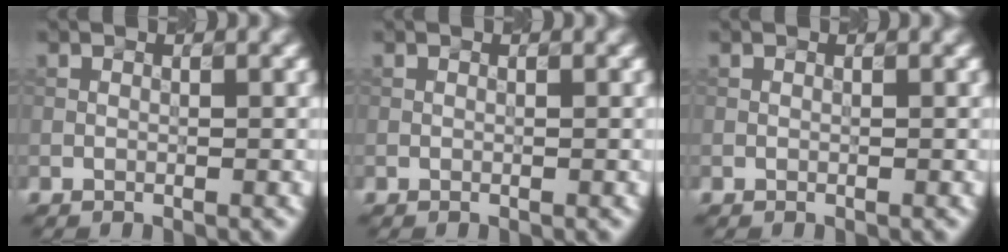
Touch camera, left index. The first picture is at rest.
{"total": 0.0}
{"total": 0.0}